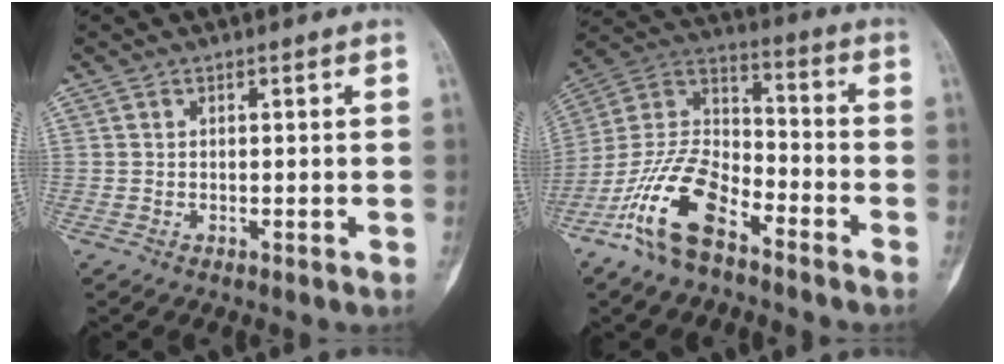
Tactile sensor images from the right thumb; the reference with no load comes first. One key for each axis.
{"total": 16.1, "fx": -9.8, "fy": 7.4, "fz": 10.4, "tx": -0.201, "ty": 0.065, "tz": -0.194}